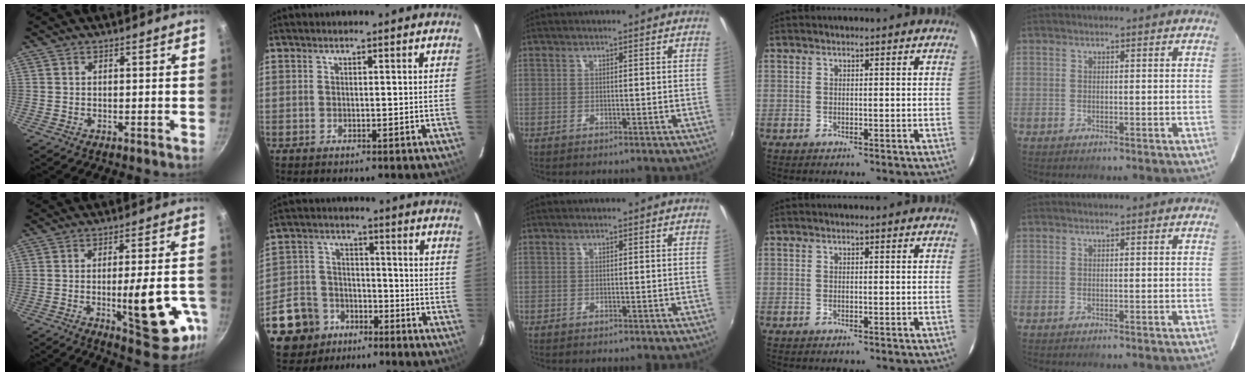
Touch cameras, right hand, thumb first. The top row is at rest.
{"thumb": {"total": 17.3, "force": [-5.2, 5.2, 15.6], "torque": [-0.182, 0.009, -0.062]}, "index": {"total": 13.5, "force": [-7.7, 10.4, 3.8], "torque": [-0.118, 0.029, -0.115]}}